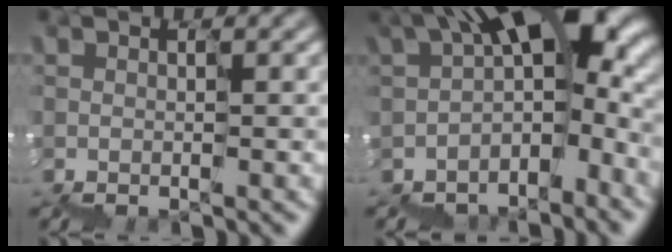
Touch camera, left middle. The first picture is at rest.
{"total": 9.9, "force": [-1.2, 5.0, 8.5], "torque": [-0.143, 0.024, -0.016]}